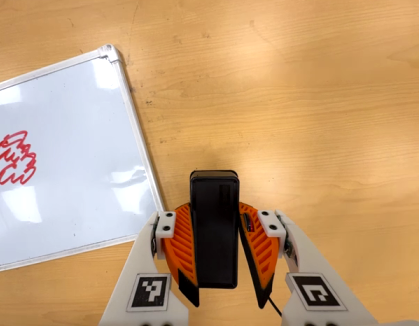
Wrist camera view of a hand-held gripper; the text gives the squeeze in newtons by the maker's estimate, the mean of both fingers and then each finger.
{"total": 7.9, "left": 6.1, "right": 9.8}